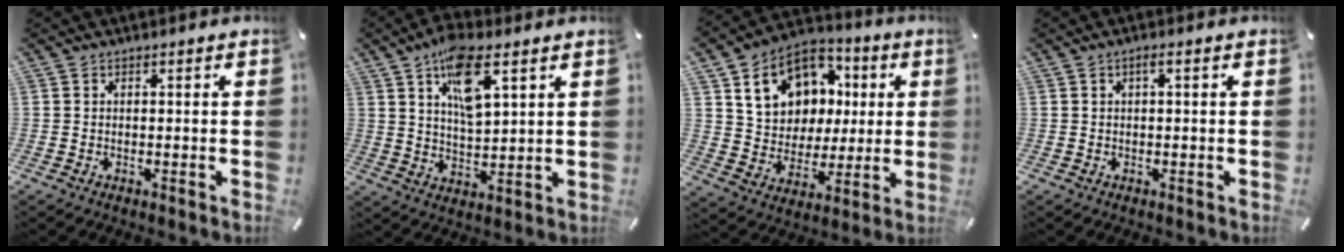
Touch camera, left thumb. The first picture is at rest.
{"total": 11.5, "force": [6.3, 4.5, 8.5], "torque": [-0.143, -0.018, 0.111]}
{"total": 14.6, "force": [4.3, 12.8, 5.7], "torque": [-0.098, -0.006, 0.091]}
{"total": 1.4, "force": [0.2, 0.3, 1.4], "torque": [-0.025, 0.002, 0.002]}